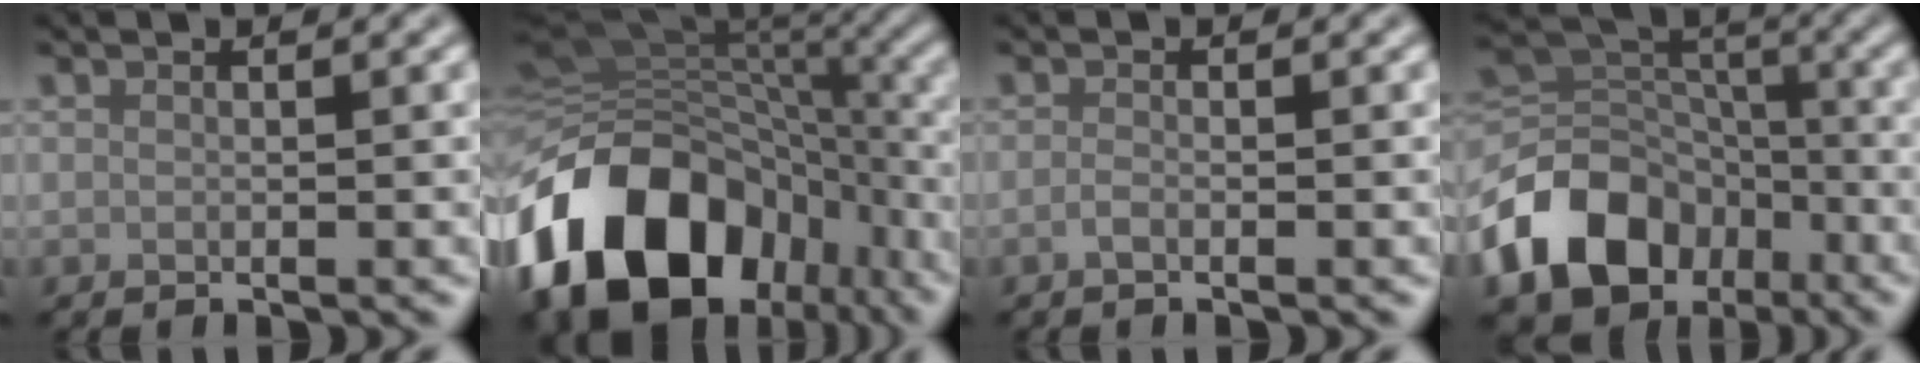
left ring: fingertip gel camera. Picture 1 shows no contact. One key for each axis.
{"total": 17.2, "fx": -7.2, "fy": 11.9, "fz": 10.1, "tx": -0.208, "ty": -0.018, "tz": -0.114}
{"total": 0.7, "fx": -0.4, "fy": 0.2, "fz": 0.5, "tx": -0.012, "ty": 0.000, "tz": -0.010}
{"total": 11.5, "fx": -5.7, "fy": 8.2, "fz": 5.7, "tx": -0.116, "ty": 0.000, "tz": -0.112}